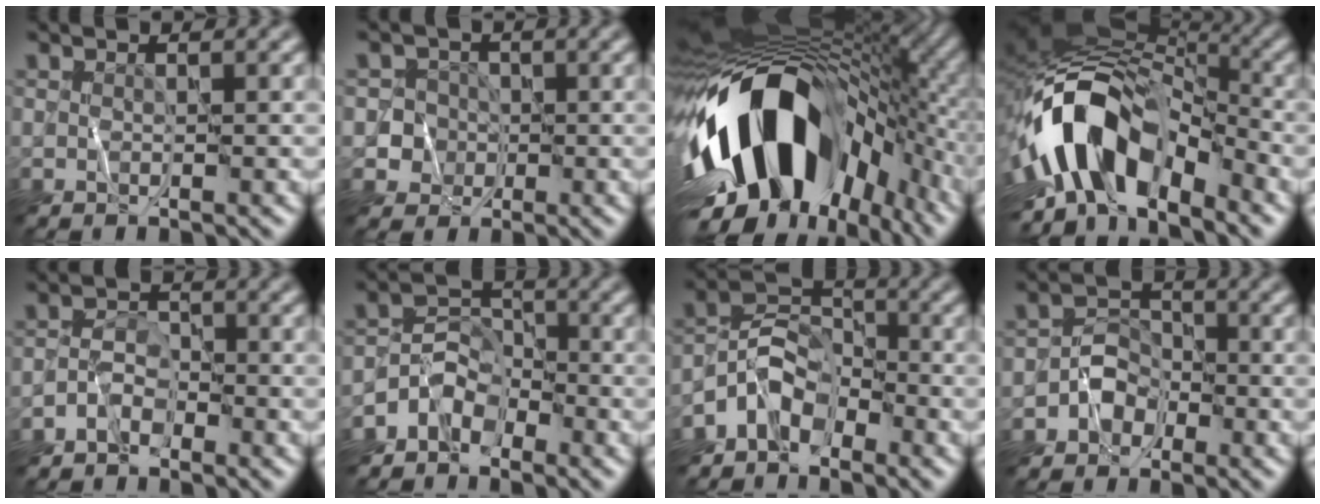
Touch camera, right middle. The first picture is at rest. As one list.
[{"total": 4.1, "force": [-1.5, 3.9, -0.1], "torque": [0.027, 0.000, -0.044]}, {"total": 17.1, "force": [-3.7, 10.5, 12.9], "torque": [-0.210, -0.008, -0.061]}, {"total": 12.4, "force": [-5.1, 7.2, 8.7], "torque": [-0.149, 0.005, -0.098]}, {"total": 2.1, "force": [-1.5, 1.2, 0.7], "torque": [-0.011, 0.009, -0.035]}, {"total": 3.5, "force": [-2.5, 2.2, 1.0], "torque": [-0.010, 0.005, -0.058]}, {"total": 4.3, "force": [-2.9, 2.6, 1.8], "torque": [-0.023, 0.005, -0.070]}, {"total": 2.4, "force": [-1.2, 2.0, 0.6], "torque": [0.001, 0.011, -0.027]}]